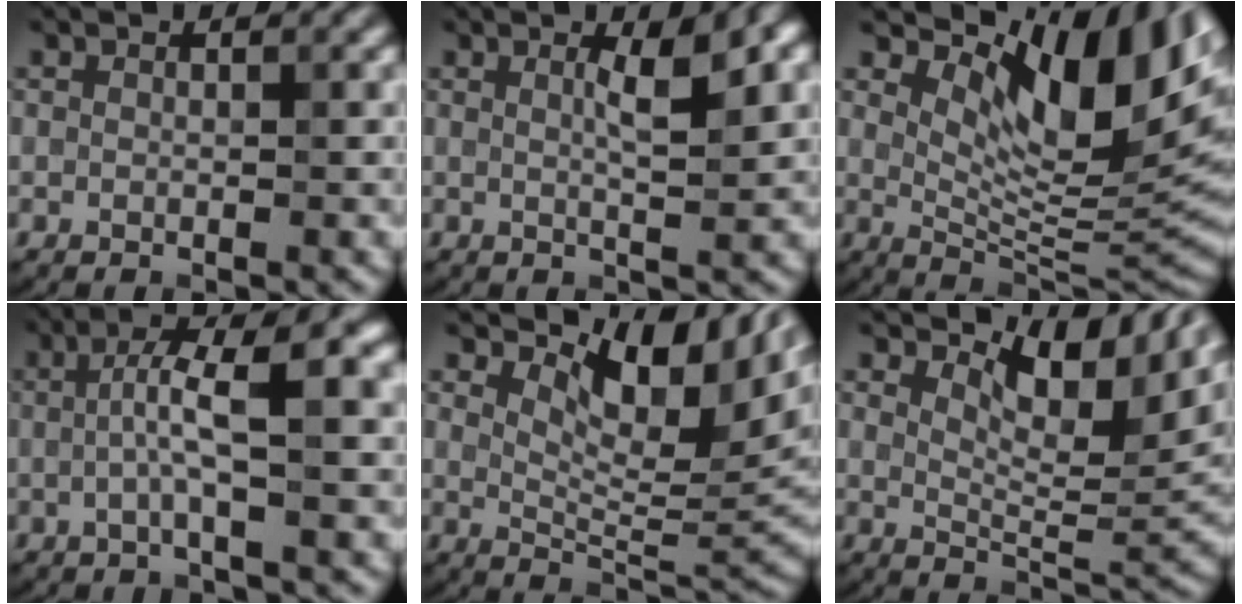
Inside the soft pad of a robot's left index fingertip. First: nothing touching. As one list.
[{"total": 3.5, "force": [1.1, 0.7, 3.2], "torque": [-0.046, 0.003, 0.016]}, {"total": 12.1, "force": [5.4, 5.1, 9.6], "torque": [-0.135, -0.003, 0.096]}, {"total": 5.6, "force": [0.0, 1.0, 5.6], "torque": [-0.098, 0.018, -0.007]}, {"total": 10.2, "force": [4.7, 4.4, 7.9], "torque": [-0.120, 0.000, 0.084]}, {"total": 9.3, "force": [4.6, 3.9, 7.1], "torque": [-0.106, 0.005, 0.079]}]